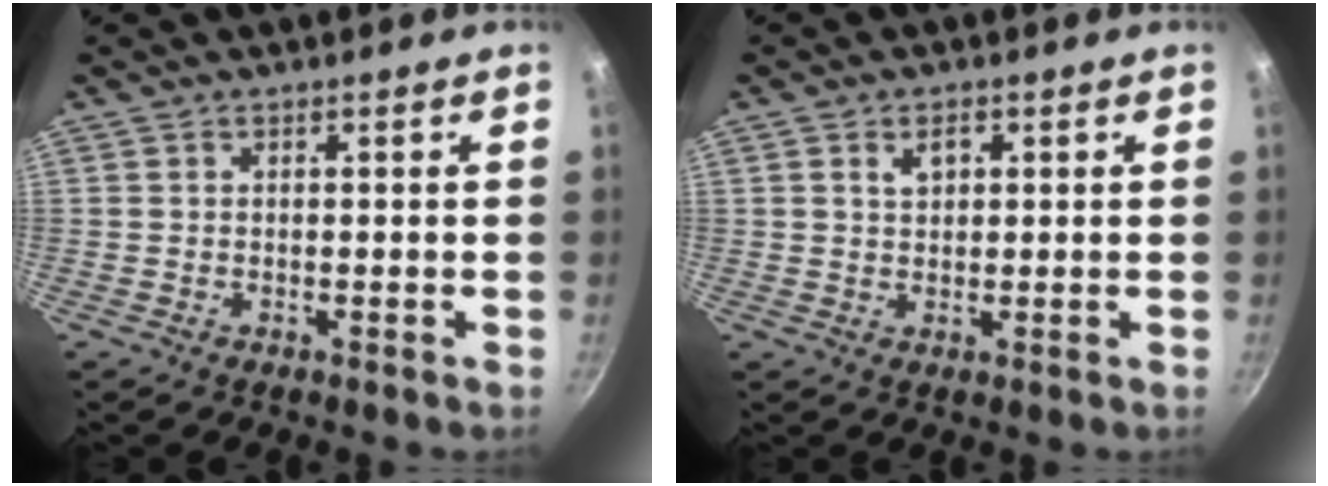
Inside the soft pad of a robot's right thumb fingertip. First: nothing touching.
{"total": 3.1, "force": [1.1, 2.1, 2.0], "torque": [-0.019, 0.001, 0.018]}